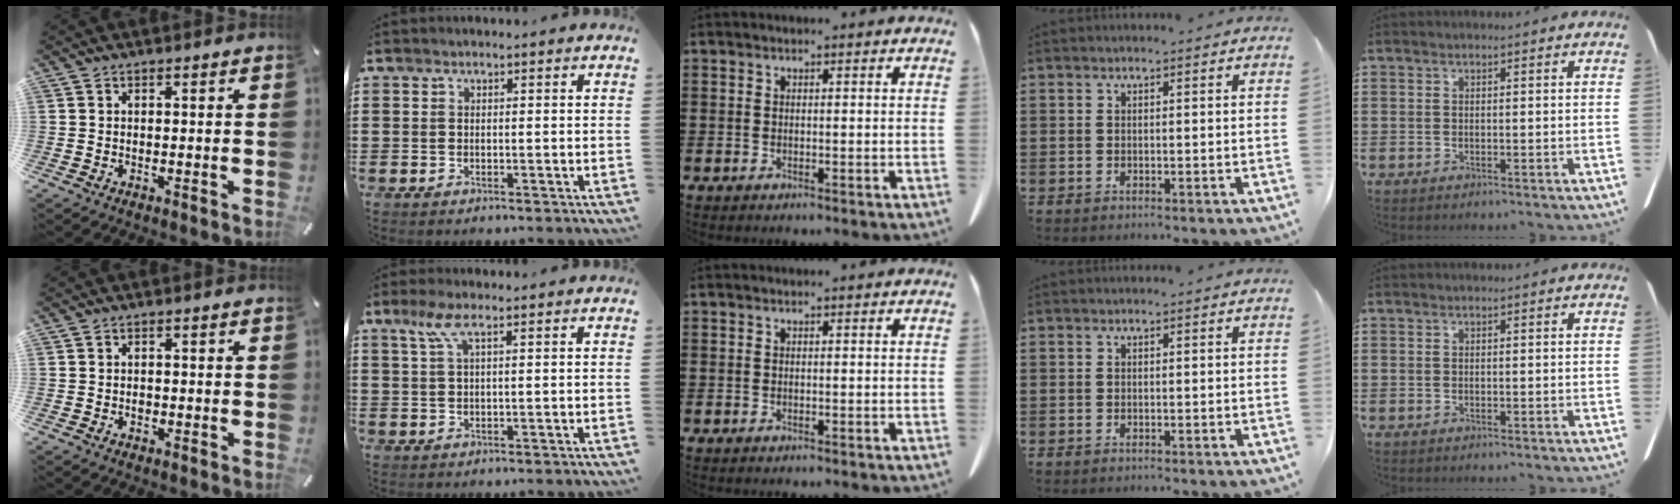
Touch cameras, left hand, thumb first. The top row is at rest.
{"thumb": {"total": 0.9, "force": [-0.3, 0.7, 0.5], "torque": [-0.011, 0.002, -0.006]}, "index": {"total": 3.7, "force": [1.7, 0.8, 3.2], "torque": [-0.070, 0.005, 0.029]}}